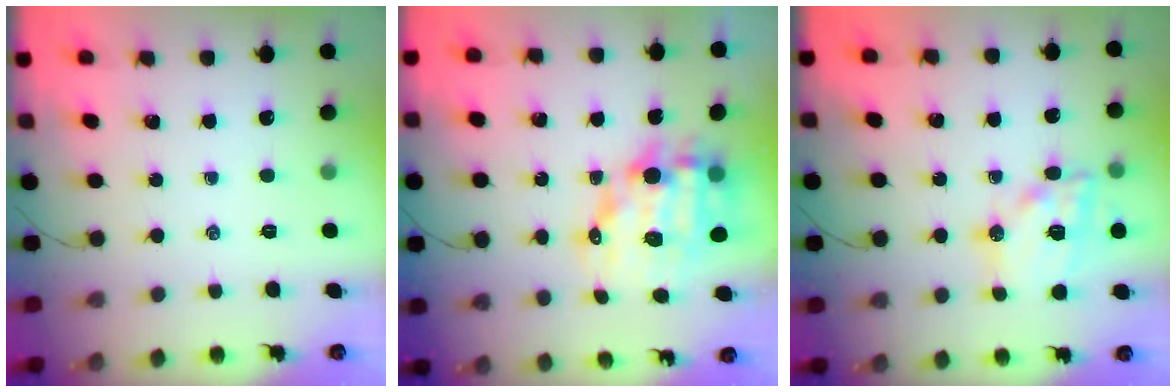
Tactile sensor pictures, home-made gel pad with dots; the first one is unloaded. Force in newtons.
{"total": 13.9, "press": 13.5, "slide": 3.0}
{"total": 16.6, "press": 16.4, "slide": 2.7}